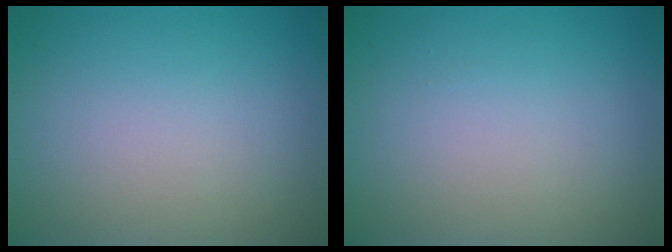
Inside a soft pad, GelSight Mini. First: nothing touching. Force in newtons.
{"total": 0.0}